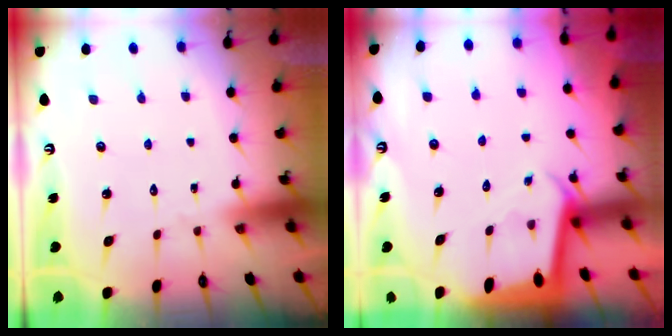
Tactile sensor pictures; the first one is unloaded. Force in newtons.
{"total": 2.0, "press": 2.0, "slide": 0.1}